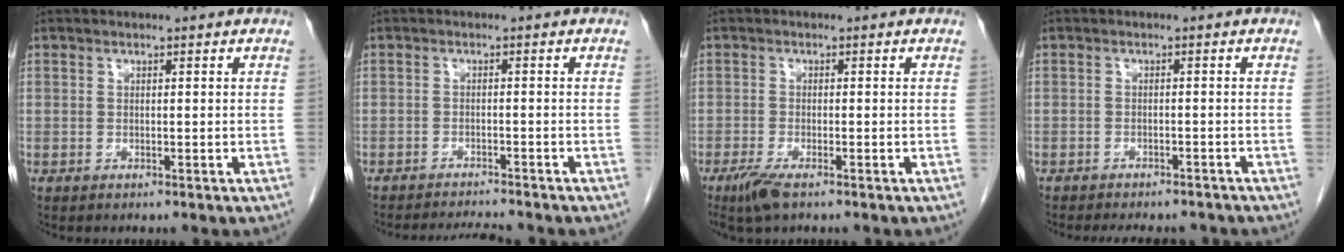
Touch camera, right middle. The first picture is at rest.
{"total": 5.0, "force": [-4.8, -0.4, 1.3], "torque": [-0.018, -0.013, -0.074]}
{"total": 3.8, "force": [-2.5, 0.7, 2.7], "torque": [-0.061, -0.011, -0.047]}
{"total": 9.2, "force": [-8.2, 2.7, 3.1], "torque": [-0.045, -0.001, -0.097]}